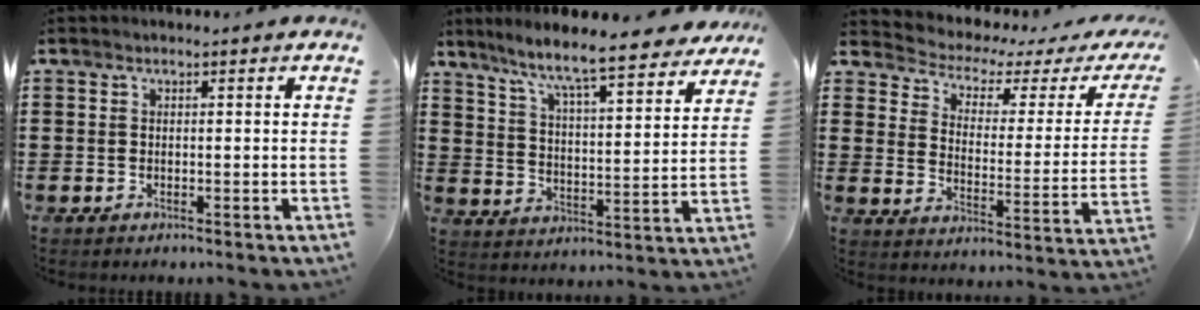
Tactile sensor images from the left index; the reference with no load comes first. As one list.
[{"total": 7.6, "force": [6.8, -0.5, 3.3], "torque": [-0.093, -0.048, 0.110]}, {"total": 2.5, "force": [2.0, 1.1, 1.2], "torque": [-0.043, -0.020, 0.022]}]